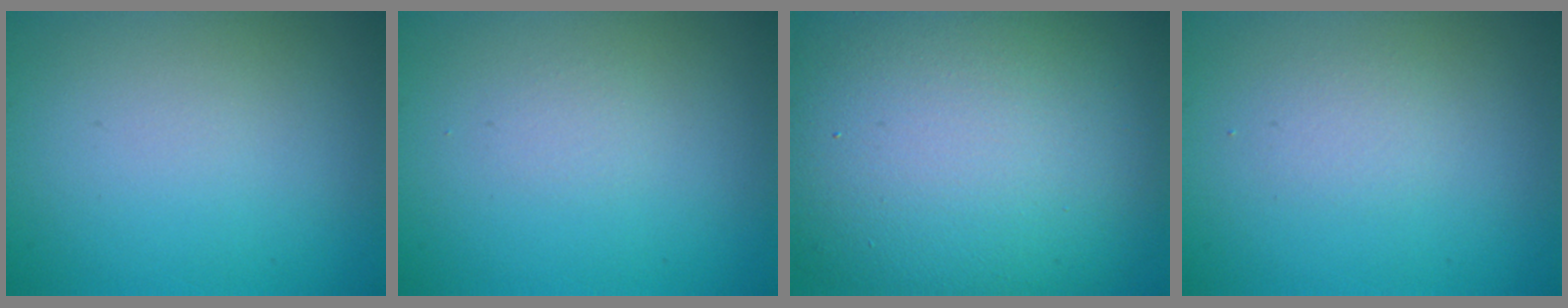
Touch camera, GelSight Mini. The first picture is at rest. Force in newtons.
{"total": 0.0}
{"total": 17.2, "press": 17.1, "slide": 1.2}
{"total": 1.1, "press": 1.1, "slide": 0.1}